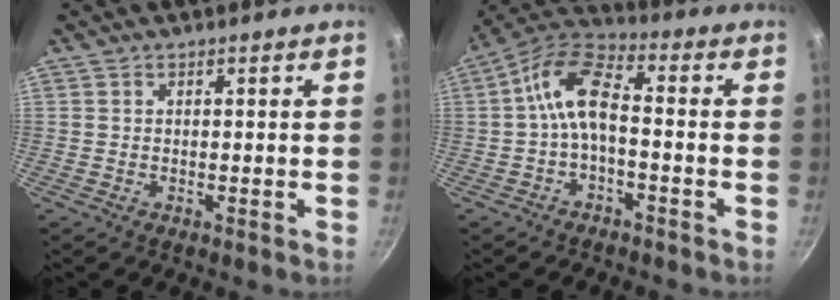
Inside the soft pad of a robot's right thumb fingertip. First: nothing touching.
{"total": 9.2, "force": [-1.6, 4.4, 7.9], "torque": [-0.154, 0.043, -0.042]}